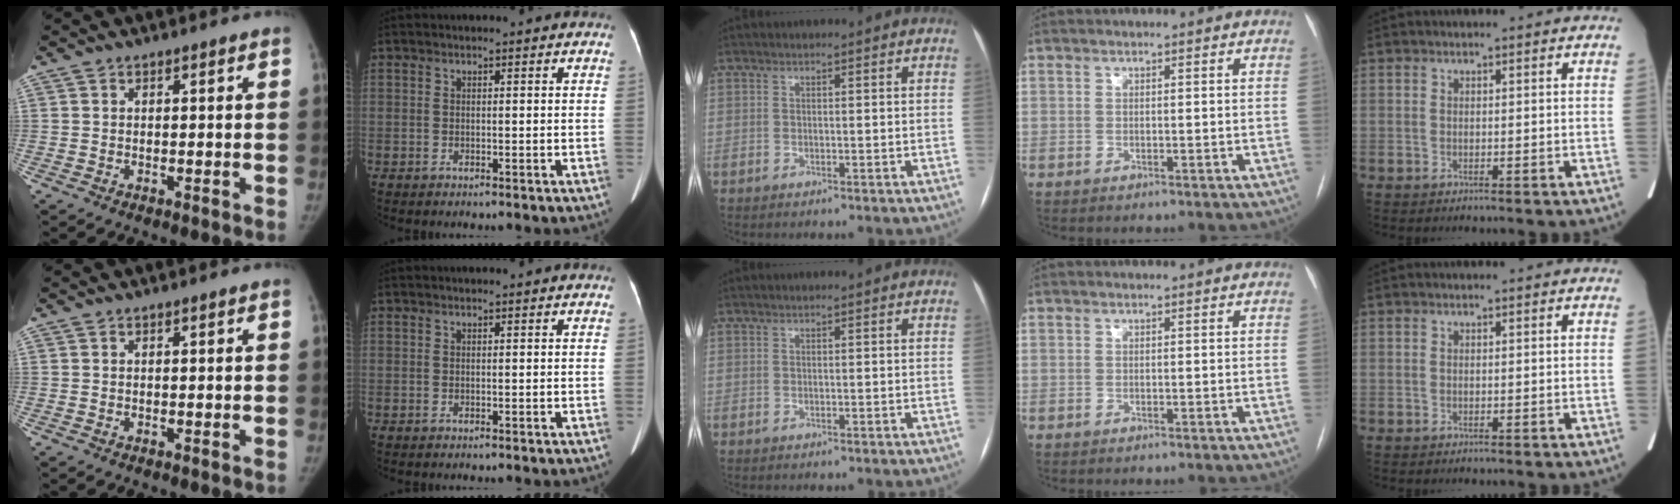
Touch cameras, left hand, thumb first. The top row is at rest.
{}